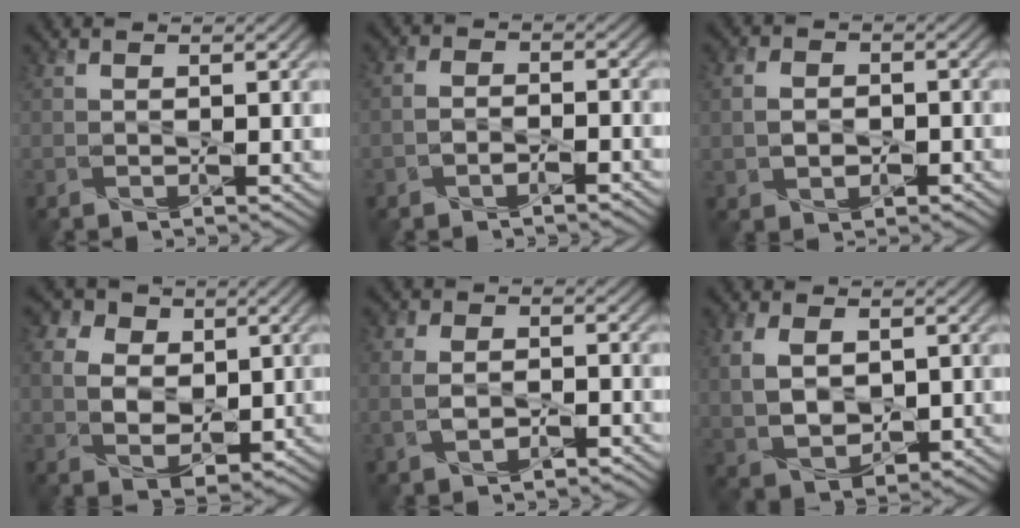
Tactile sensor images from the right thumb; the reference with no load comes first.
{"total": 2.9, "force": [-1.7, 1.6, 1.8], "torque": [-0.023, 0.007, -0.039]}
{"total": 4.4, "force": [-0.7, 3.5, 2.6], "torque": [-0.051, -0.004, -0.017]}
{"total": 9.4, "force": [1.6, 7.6, 5.2], "torque": [-0.126, 0.018, 0.020]}
{"total": 5.1, "force": [-1.6, 3.4, 3.4], "torque": [-0.067, -0.003, -0.034]}
{"total": 7.3, "force": [0.8, 5.0, 5.3], "torque": [-0.133, -0.008, 0.029]}